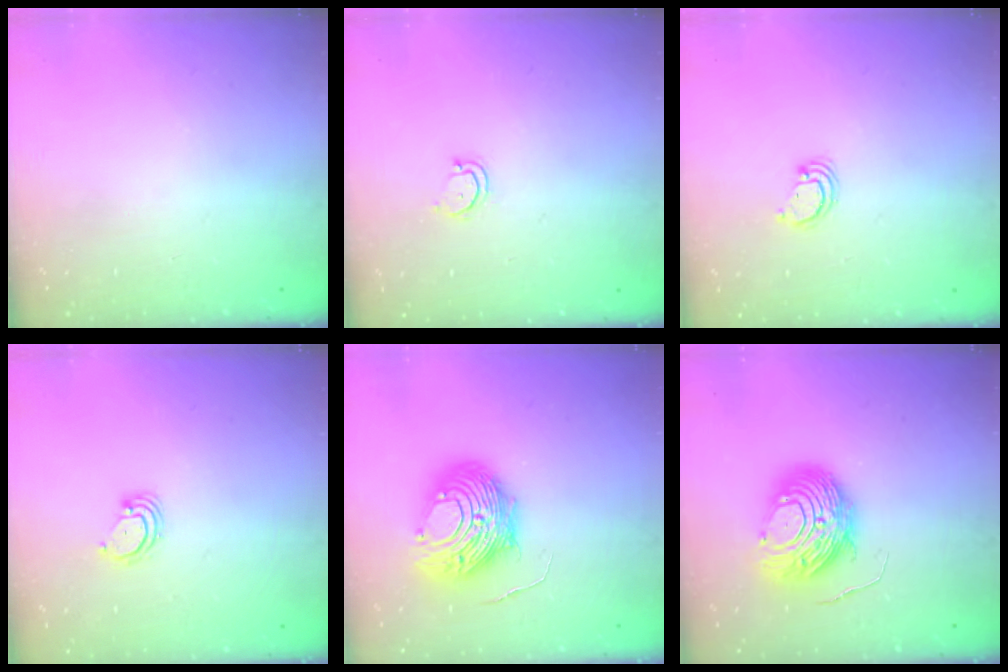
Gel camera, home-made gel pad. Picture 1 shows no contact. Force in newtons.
{"total": 2.7, "press": 2.7, "slide": 0.3}
{"total": 2.6, "press": 2.6, "slide": 0.2}
{"total": 2.9, "press": 2.9, "slide": 0.3}
{"total": 13.5, "press": 13.4, "slide": 1.4}
{"total": 10.8, "press": 10.8, "slide": 1.0}